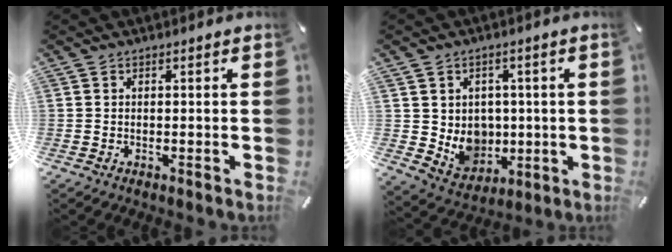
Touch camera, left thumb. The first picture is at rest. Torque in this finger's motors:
{"motor_torque": [0.25, 0.17, 0.05, -0.07, 0.10]}